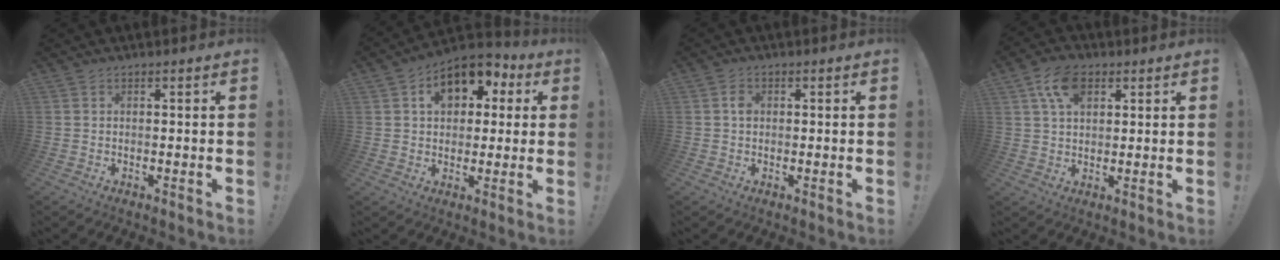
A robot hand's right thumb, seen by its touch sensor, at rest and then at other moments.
{"total": 12.6, "force": [5.2, 8.7, 7.5], "torque": [-0.109, -0.015, 0.095]}
{"total": 2.1, "force": [0.0, 1.6, 1.4], "torque": [-0.022, 0.005, -0.002]}
{"total": 9.8, "force": [4.5, 6.0, 6.2], "torque": [-0.106, -0.001, 0.085]}